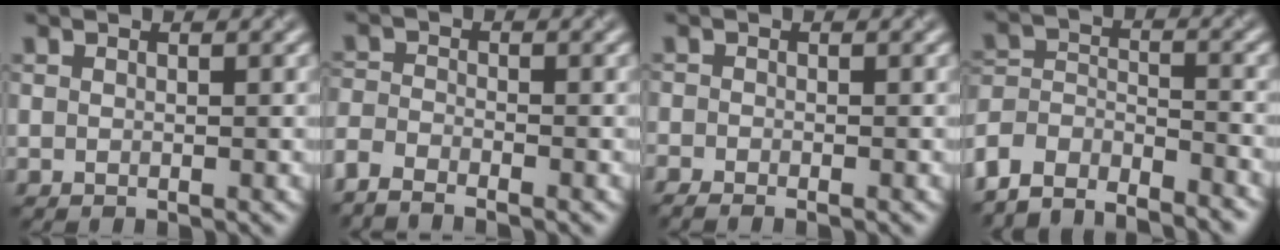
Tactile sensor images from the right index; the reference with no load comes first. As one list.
[{"total": 2.8, "force": [-2.6, 0.3, 0.8], "torque": [-0.026, -0.003, -0.063]}, {"total": 1.4, "force": [-1.3, 0.1, 0.6], "torque": [-0.014, -0.004, -0.029]}, {"total": 6.5, "force": [-6.0, 2.1, 1.5], "torque": [-0.030, -0.004, -0.113]}]